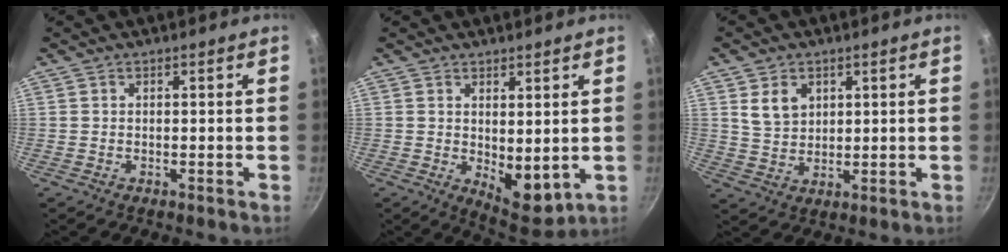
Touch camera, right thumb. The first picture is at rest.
{"total": 7.7, "force": [0.9, 3.8, 6.7], "torque": [-0.076, -0.030, 0.026]}
{"total": 5.9, "force": [2.2, 4.5, 3.1], "torque": [-0.037, -0.009, 0.049]}